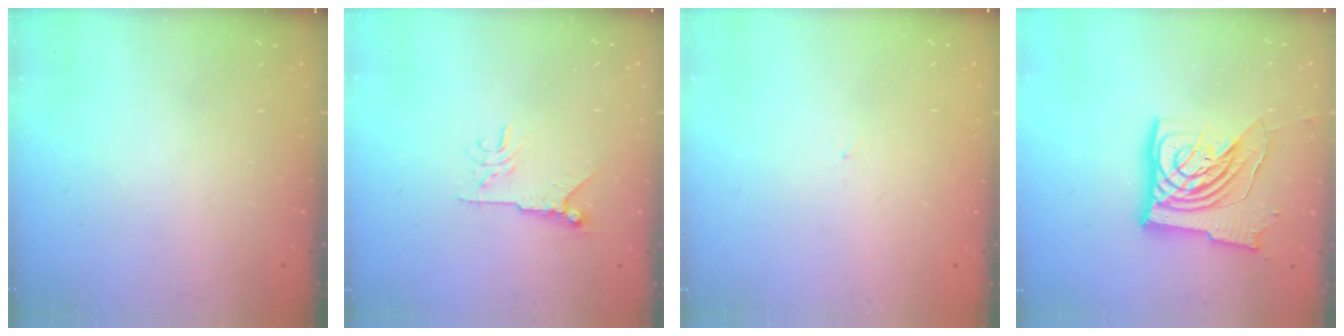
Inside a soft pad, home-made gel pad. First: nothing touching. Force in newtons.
{"total": 7.3, "press": 7.3, "slide": 0.6}
{"total": 0.8, "press": 0.8, "slide": 0.1}
{"total": 16.1, "press": 16.0, "slide": 1.8}